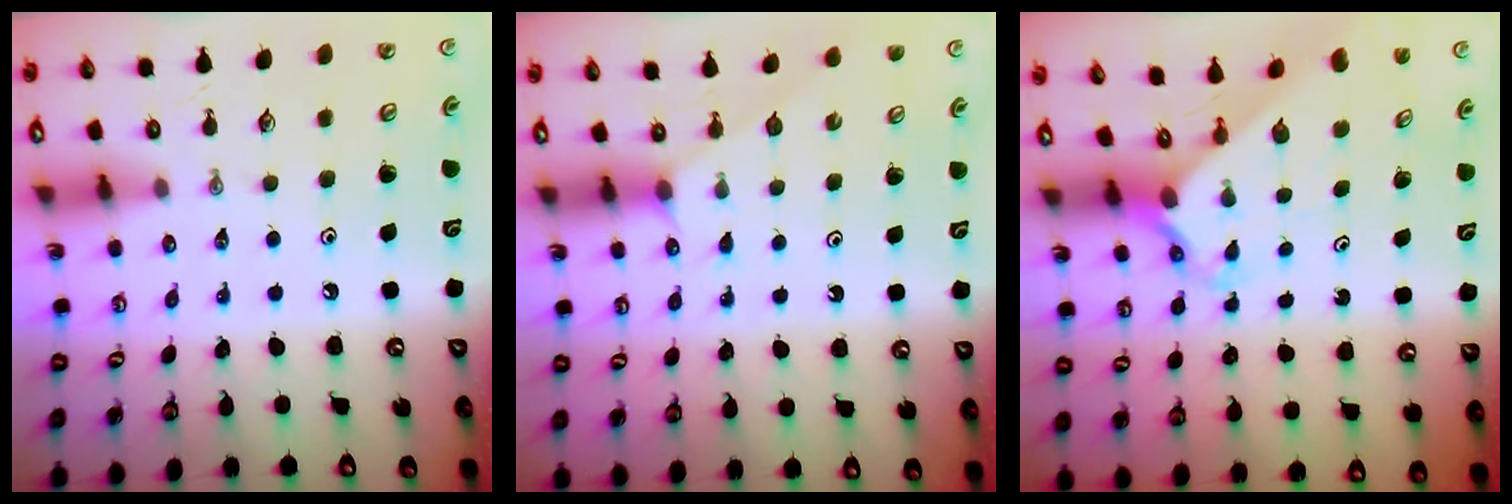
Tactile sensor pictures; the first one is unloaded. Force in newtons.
{"total": 2.4, "press": 2.4, "slide": 0.4}
{"total": 2.1, "press": 2.1, "slide": 0.2}